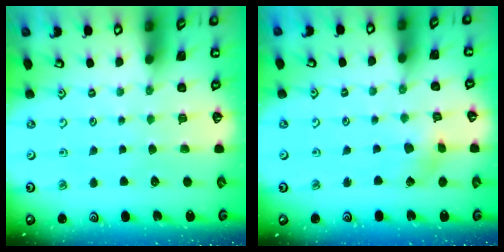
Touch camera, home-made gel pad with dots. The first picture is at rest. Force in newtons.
{"total": 2.7, "press": 2.7, "slide": 0.5}